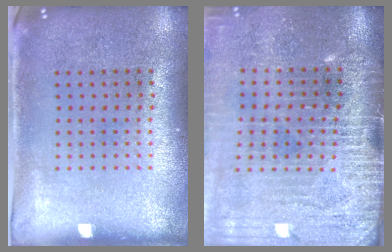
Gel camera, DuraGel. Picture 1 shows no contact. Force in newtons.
{"total": 4.2, "press": 3.6, "slide": 2.1}